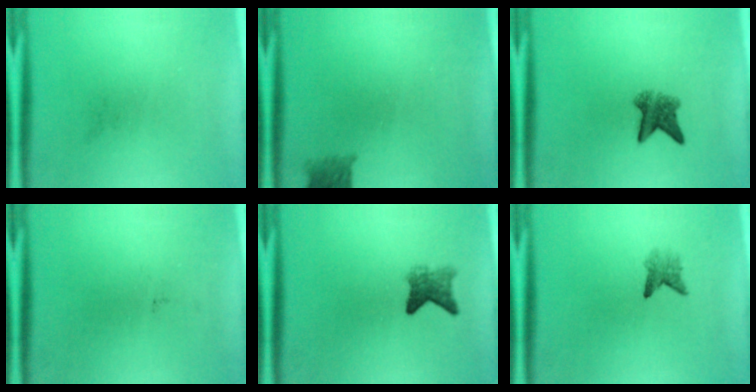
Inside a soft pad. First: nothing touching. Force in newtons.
{"total": 2.8}
{"total": 4.2}
{"total": 0.0}
{"total": 3.1}
{"total": 2.0}